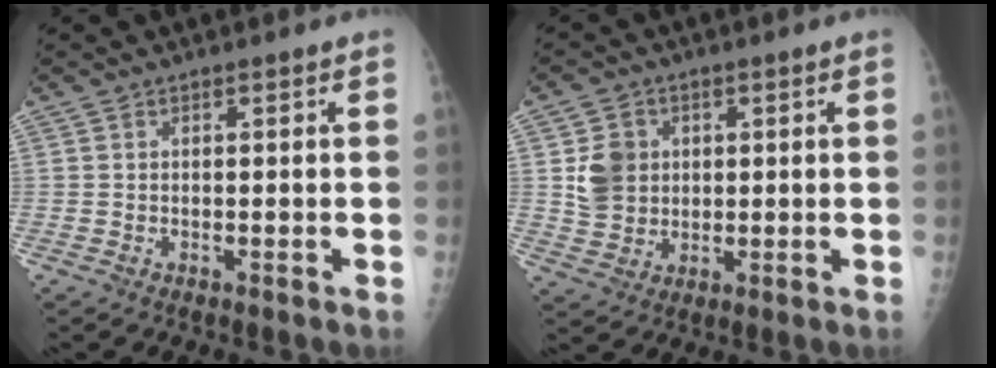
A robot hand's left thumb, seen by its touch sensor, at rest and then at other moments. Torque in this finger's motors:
{"motor_torque": [0.01, 0.01, 0.33, 0.09, 0.10]}